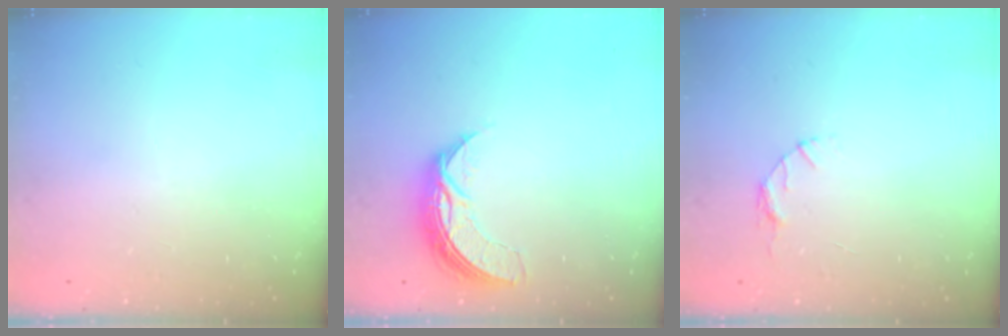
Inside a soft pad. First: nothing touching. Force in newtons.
{"total": 8.9, "press": 8.9, "slide": 0.4}
{"total": 3.2, "press": 3.2, "slide": 0.4}